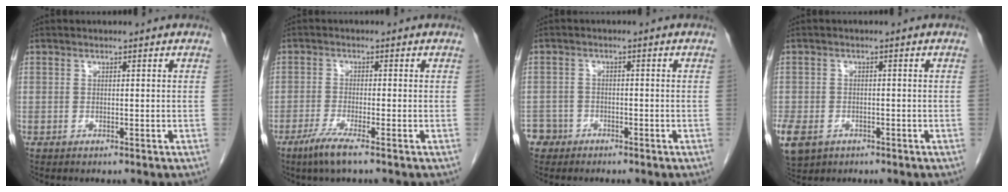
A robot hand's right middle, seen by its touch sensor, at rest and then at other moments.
{"total": 4.1, "force": [-2.7, -0.2, 3.1], "torque": [-0.069, -0.013, -0.056]}
{"total": 3.3, "force": [-2.3, 2.3, -0.5], "torque": [0.011, 0.009, -0.046]}
{"total": 13.7, "force": [-6.3, 10.5, 6.1], "torque": [-0.189, -0.015, -0.086]}